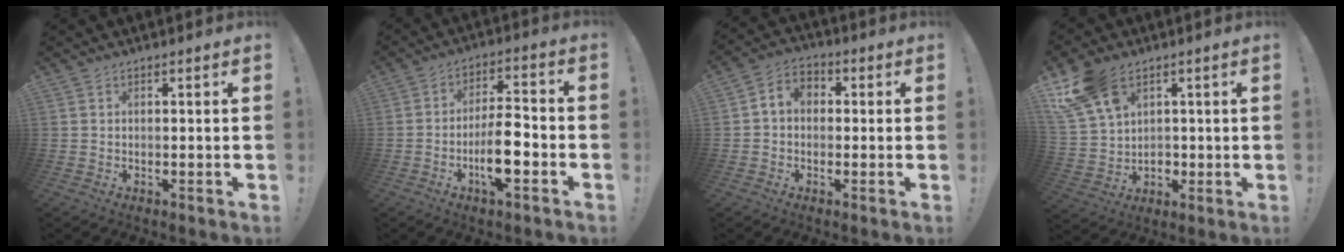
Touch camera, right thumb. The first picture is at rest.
{"total": 11.3, "force": [-4.0, 3.7, 9.9], "torque": [-0.178, 0.015, -0.073]}
{"total": 5.0, "force": [-0.4, 4.0, 2.9], "torque": [-0.052, 0.014, -0.004]}
{"total": 15.2, "force": [6.9, 10.9, 8.1], "torque": [-0.180, -0.026, 0.135]}